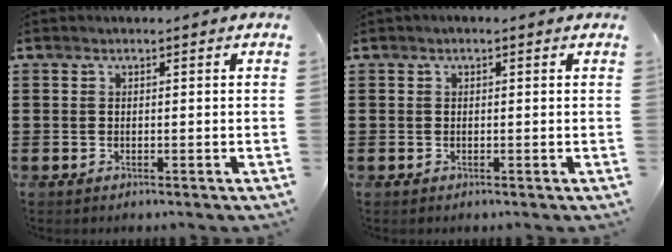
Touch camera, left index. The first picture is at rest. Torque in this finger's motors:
{"motor_torque": [1.21, -0.92, -0.50, -0.16]}